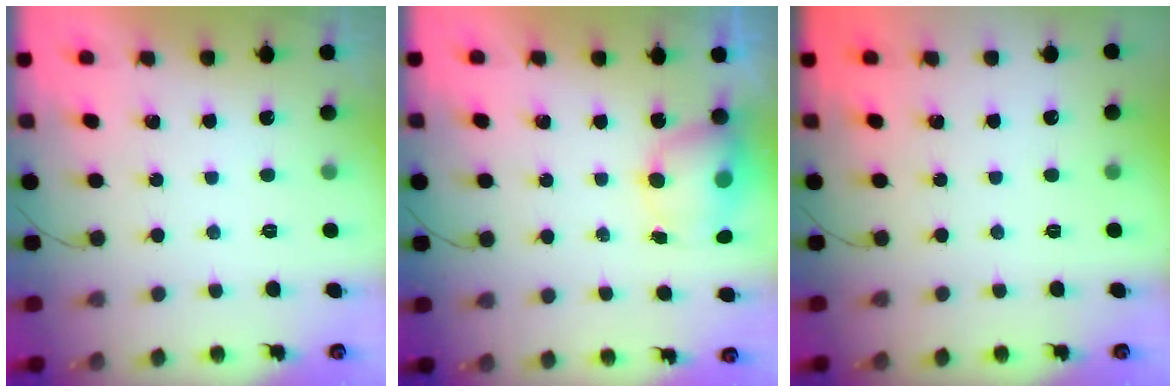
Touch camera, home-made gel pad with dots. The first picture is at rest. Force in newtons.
{"total": 7.1, "press": 7.1, "slide": 1.0}
{"total": 0.0}